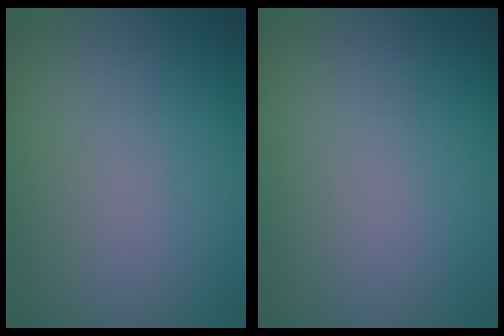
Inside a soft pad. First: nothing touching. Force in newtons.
{"total": 0.0}